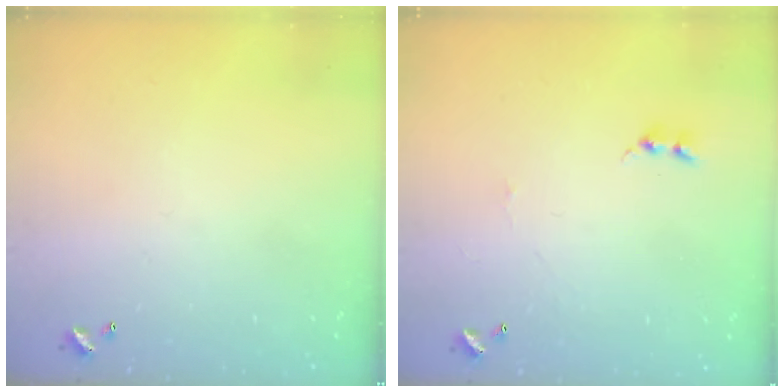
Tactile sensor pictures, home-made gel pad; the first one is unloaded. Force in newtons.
{"total": 0.0}